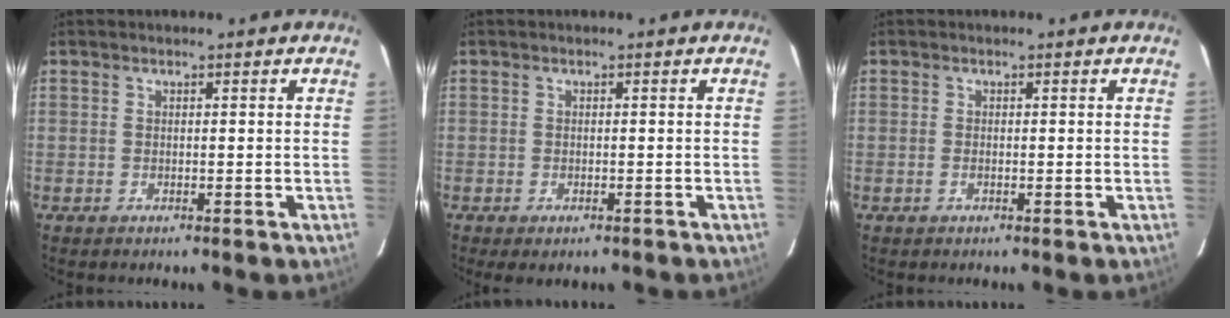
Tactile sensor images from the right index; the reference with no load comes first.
{"total": 2.4, "force": [-1.4, 1.3, 1.5], "torque": [-0.026, -0.010, -0.018]}
{"total": 0.8, "force": [-0.3, 0.3, 0.7], "torque": [-0.015, -0.001, -0.007]}